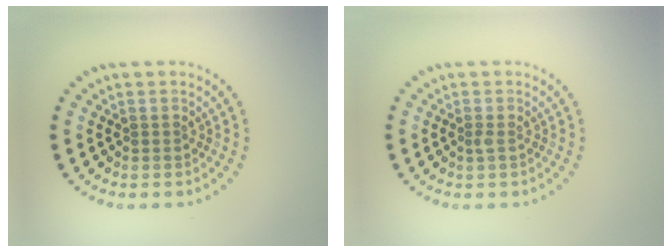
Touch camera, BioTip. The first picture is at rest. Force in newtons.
{"total": 0.6, "press": 0.4, "slide": 0.3}